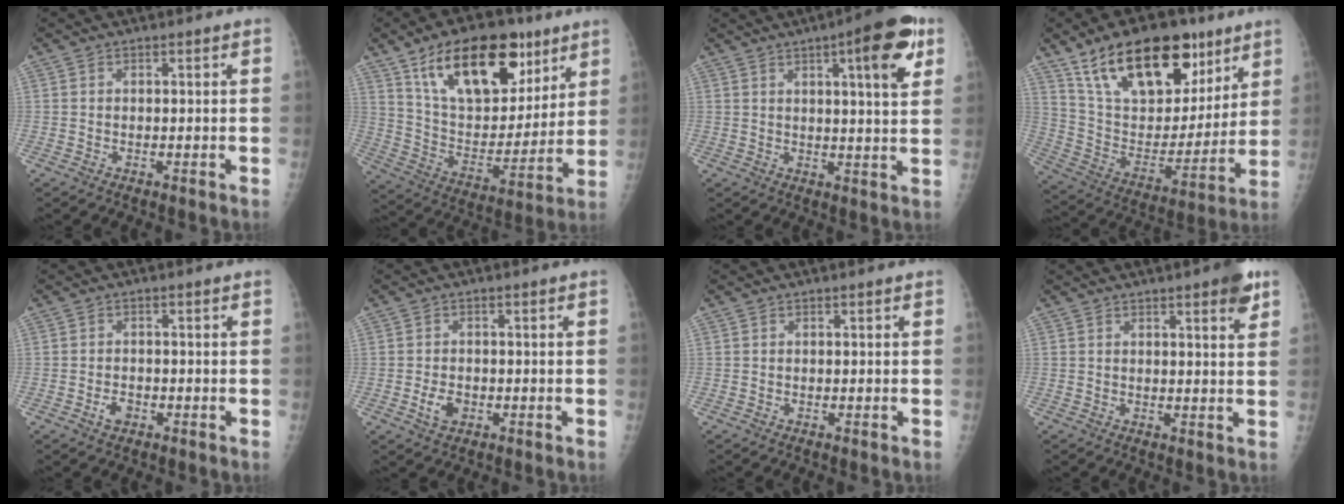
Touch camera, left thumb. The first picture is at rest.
{"total": 23.7, "force": [13.3, 12.3, 15.2], "torque": [-0.202, -0.044, 0.232]}
{"total": 11.7, "force": [5.3, 2.5, 10.1], "torque": [-0.122, -0.016, 0.064]}
{"total": 25.2, "force": [15.2, 12.8, 15.5], "torque": [-0.212, -0.039, 0.264]}
{"total": 2.2, "force": [-1.0, 1.5, 1.2], "torque": [-0.016, 0.005, -0.017]}
{"total": 3.3, "force": [-1.0, 2.4, 2.1], "torque": [-0.032, 0.002, -0.013]}
{"total": 0.0}
{"total": 5.2, "force": [3.1, 1.0, 4.1], "torque": [-0.046, -0.013, 0.035]}